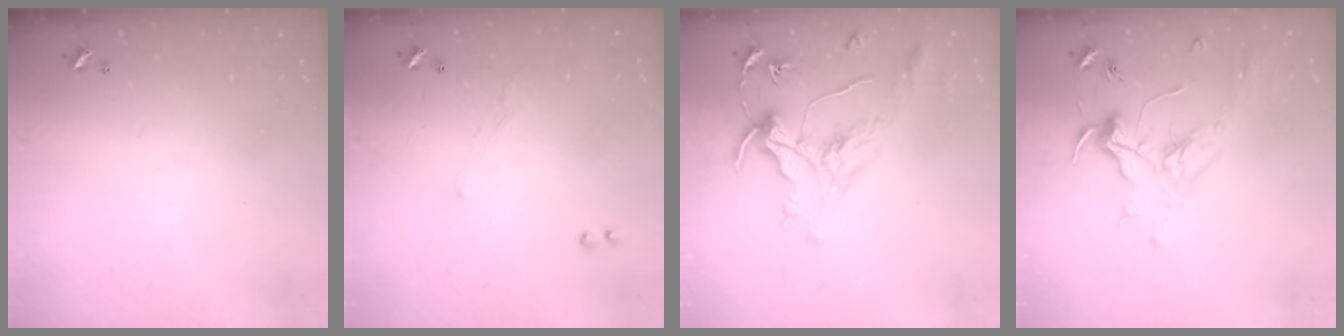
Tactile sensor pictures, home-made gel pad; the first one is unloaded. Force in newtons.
{"total": 1.2, "press": 0.8, "slide": 0.9}
{"total": 1.6, "press": 1.4, "slide": 0.7}
{"total": 1.8, "press": 1.6, "slide": 0.7}